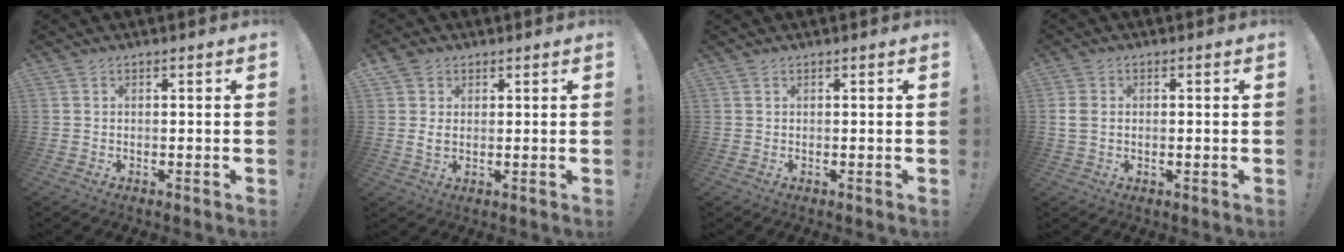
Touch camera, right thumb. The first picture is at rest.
{"total": 4.0, "force": [1.4, 2.9, 2.4], "torque": [-0.032, -0.003, 0.026]}
{"total": 0.0}
{"total": 3.2, "force": [0.1, 2.2, 2.4], "torque": [-0.040, 0.004, 0.000]}